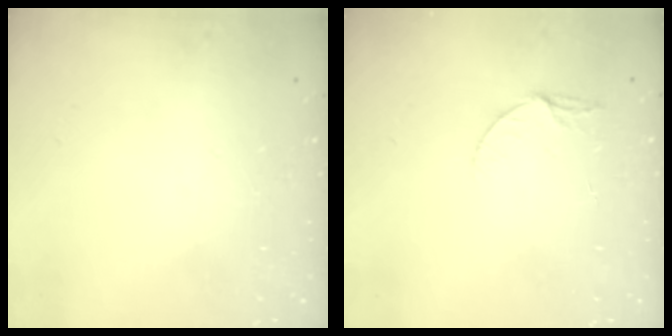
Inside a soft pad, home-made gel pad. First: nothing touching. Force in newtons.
{"total": 5.2, "press": 5.1, "slide": 0.6}